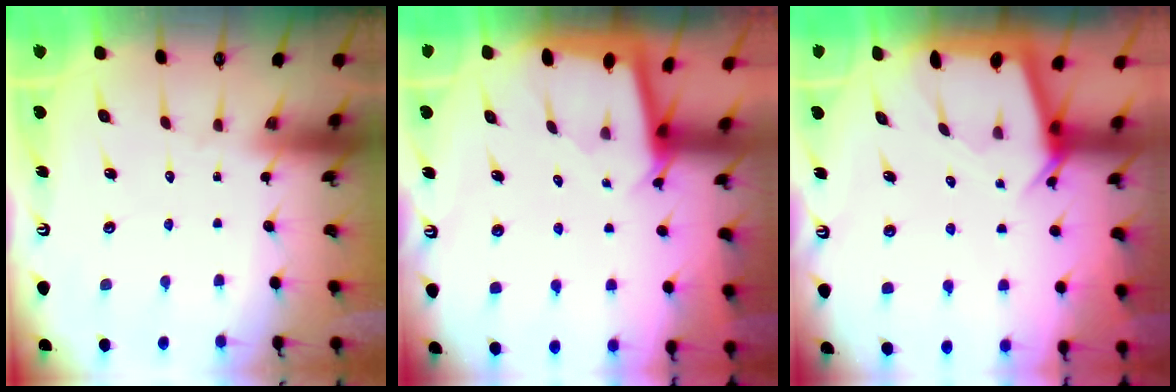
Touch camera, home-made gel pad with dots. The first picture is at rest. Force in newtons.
{"total": 2.1, "press": 2.1, "slide": 0.2}
{"total": 3.5, "press": 3.5, "slide": 0.4}